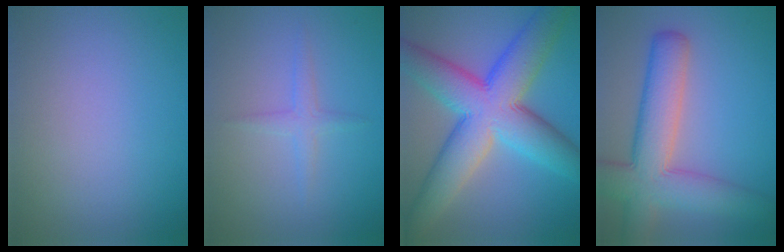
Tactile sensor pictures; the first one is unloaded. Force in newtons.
{"total": 1.5, "press": 1.5, "slide": 0.0}
{"total": 12.1, "press": 12.1, "slide": 0.7}
{"total": 8.3, "press": 8.3, "slide": 0.6}